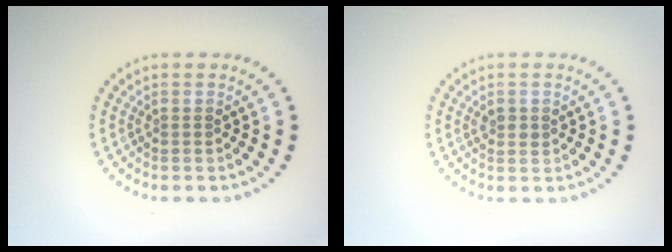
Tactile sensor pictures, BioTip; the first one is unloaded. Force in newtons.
{"total": 1.1, "press": 1.1, "slide": 0.3}